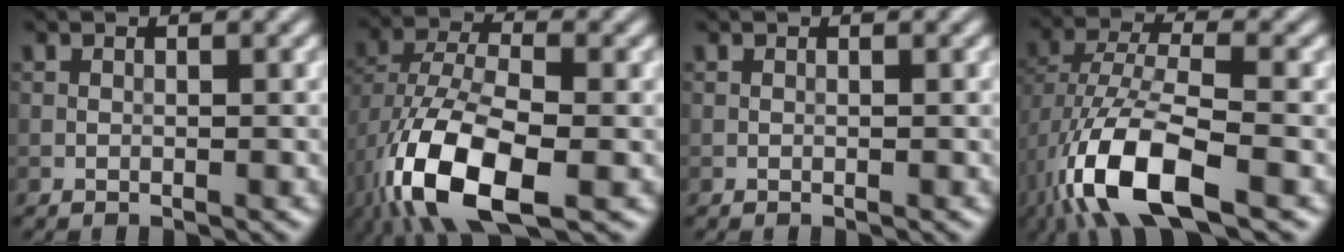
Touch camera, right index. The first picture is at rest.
{"total": 11.5, "force": [-5.1, 5.4, 8.8], "torque": [-0.186, -0.010, -0.095]}
{"total": 0.0}
{"total": 10.1, "force": [-5.0, 3.9, 7.9], "torque": [-0.166, 0.002, -0.099]}